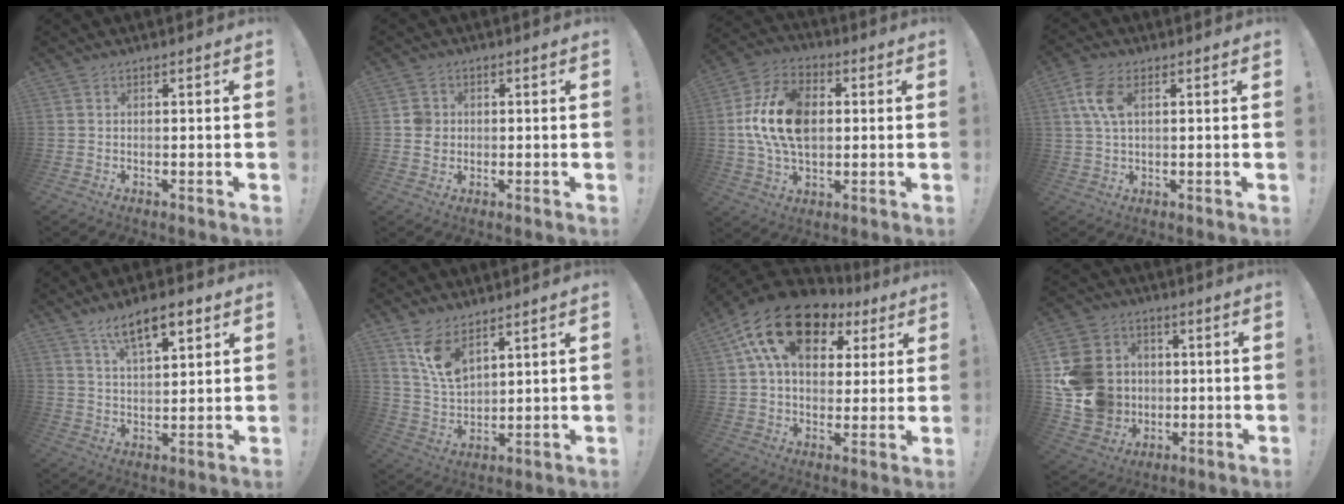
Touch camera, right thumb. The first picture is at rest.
{"total": 4.5, "force": [0.3, 4.2, 1.5], "torque": [-0.010, 0.006, 0.006]}
{"total": 18.1, "force": [1.3, 12.2, 13.3], "torque": [-0.233, 0.013, 0.025]}
{"total": 7.9, "force": [2.6, 4.4, 6.0], "torque": [-0.130, -0.002, 0.047]}
{"total": 10.7, "force": [6.7, 3.9, 7.4], "torque": [-0.113, -0.028, 0.116]}
{"total": 10.7, "force": [7.2, 5.5, 5.8], "torque": [-0.101, -0.041, 0.141]}
{"total": 19.2, "force": [8.7, 11.9, 12.2], "torque": [-0.207, -0.033, 0.154]}
{"total": 18.1, "force": [0.5, 16.5, 7.5], "torque": [-0.146, 0.014, 0.037]}